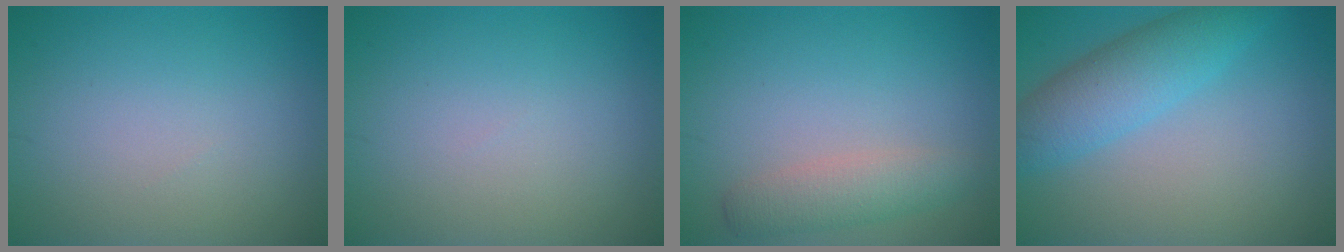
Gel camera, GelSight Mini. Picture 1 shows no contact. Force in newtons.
{"total": 0.0}
{"total": 2.7, "press": 2.7, "slide": 0.1}
{"total": 3.7, "press": 3.7, "slide": 0.1}